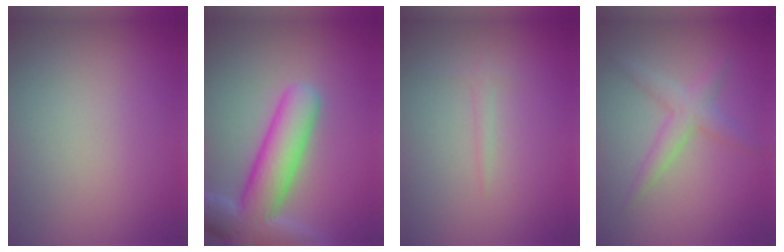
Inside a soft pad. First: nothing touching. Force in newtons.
{"total": 8.5, "press": 8.5, "slide": 0.9}
{"total": 0.7, "press": 0.7, "slide": 0.0}
{"total": 2.5, "press": 2.5, "slide": 0.1}